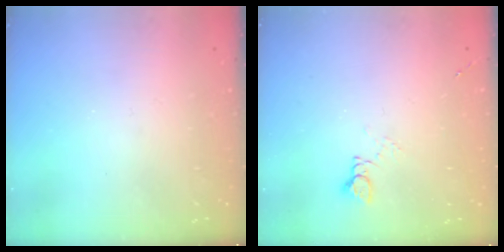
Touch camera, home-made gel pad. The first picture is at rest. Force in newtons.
{"total": 2.9, "press": 2.9, "slide": 0.3}